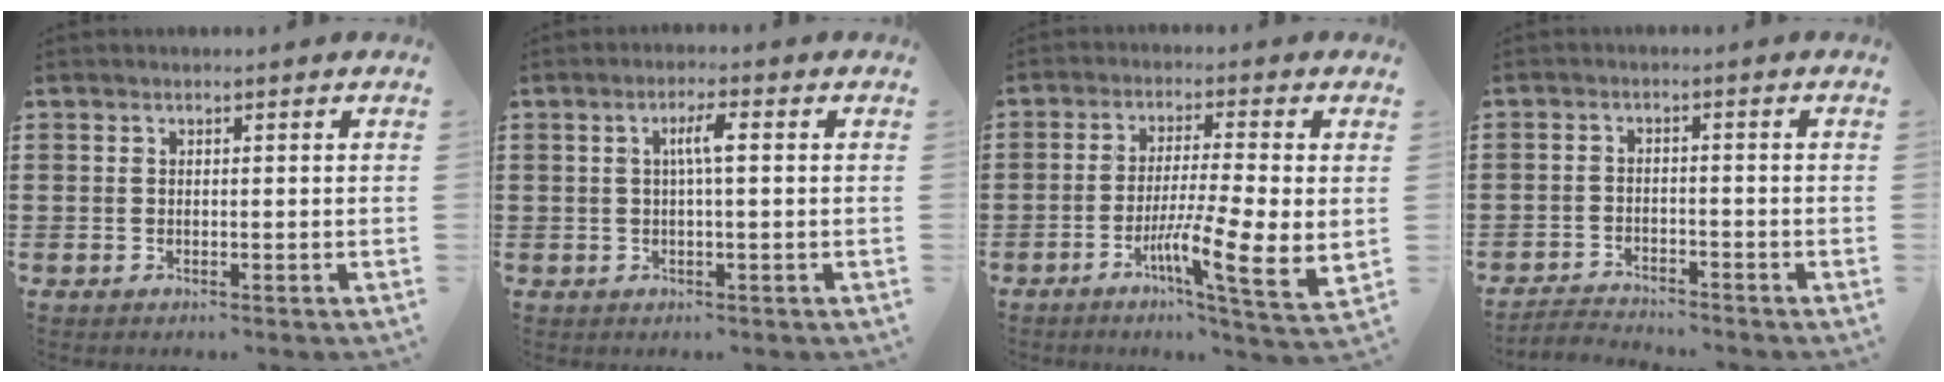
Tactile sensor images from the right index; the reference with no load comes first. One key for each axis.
{"total": 3.4, "fx": 0.3, "fy": 0.4, "fz": 3.3, "tx": -0.064, "ty": 0.003, "tz": 0.002}
{"total": 9.4, "fx": -2.2, "fy": 1.0, "fz": 9.1, "tx": -0.155, "ty": -0.019, "tz": -0.038}
{"total": 2.7, "fx": -2.7, "fy": 0.2, "fz": -0.1, "tx": -0.007, "ty": 0.000, "tz": -0.060}